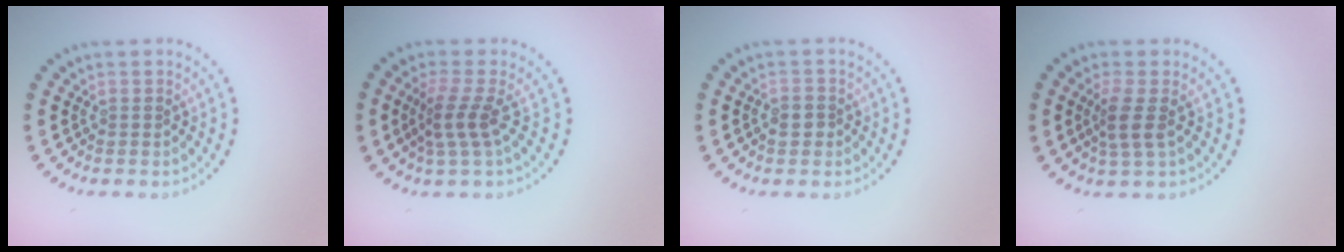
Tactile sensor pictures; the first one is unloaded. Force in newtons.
{"total": 2.6, "press": 2.0, "slide": 1.6}
{"total": 1.2, "press": 1.2, "slide": 0.2}
{"total": 2.4, "press": 1.9, "slide": 1.5}